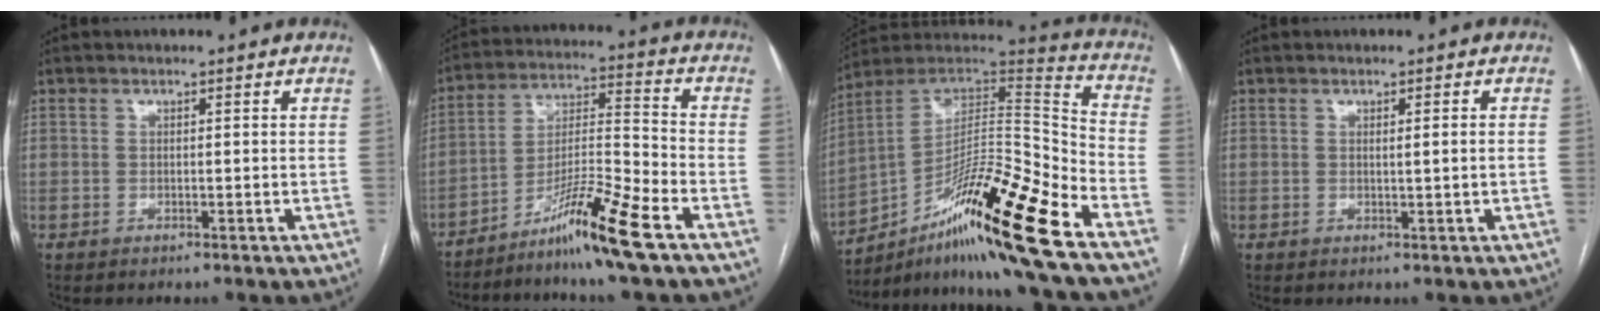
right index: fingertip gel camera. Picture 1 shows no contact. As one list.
[{"total": 12.2, "force": [-8.1, -1.0, 9.0], "torque": [-0.170, -0.015, -0.147]}, {"total": 22.9, "force": [-14.0, 0.2, 18.1], "torque": [-0.284, 0.005, -0.241]}, {"total": 1.5, "force": [0.1, -0.2, 1.5], "torque": [-0.025, 0.000, 0.002]}]